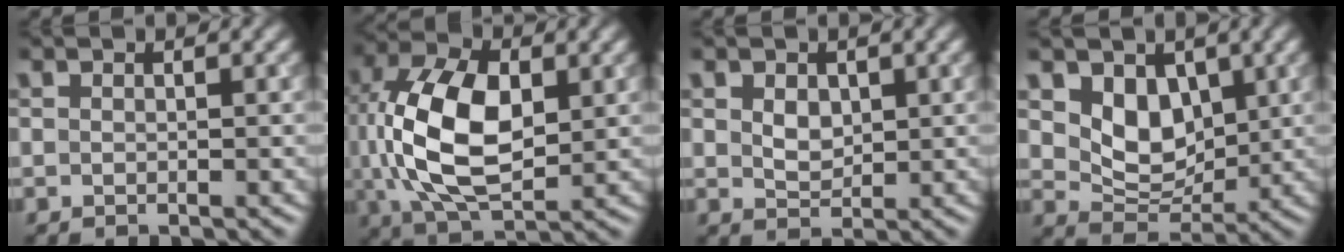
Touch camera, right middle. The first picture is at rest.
{"total": 11.2, "force": [0.9, 6.4, 9.1], "torque": [-0.192, 0.004, 0.019]}
{"total": 2.0, "force": [0.6, 1.4, 1.3], "torque": [-0.026, -0.003, 0.014]}
{"total": 4.7, "force": [1.6, 3.4, 2.9], "torque": [-0.058, -0.015, 0.028]}